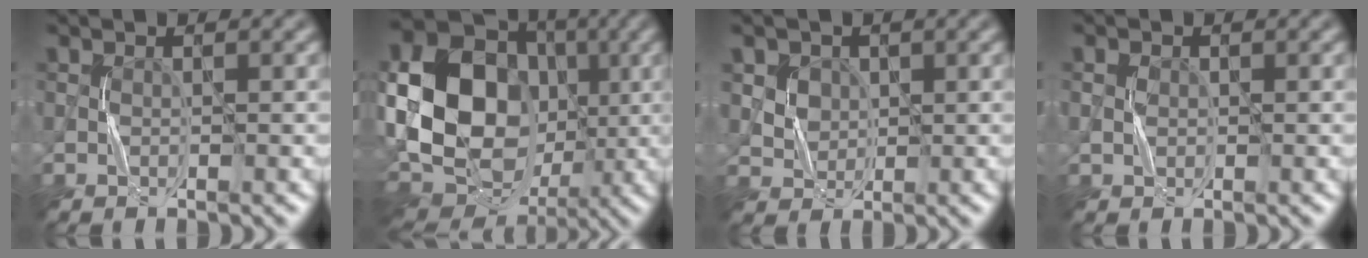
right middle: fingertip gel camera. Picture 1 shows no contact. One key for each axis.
{"total": 21.4, "fx": 1.0, "fy": 17.7, "fz": 12.0, "tx": -0.244, "ty": 0.023, "tz": -0.007}
{"total": 4.4, "fx": 2.0, "fy": 3.4, "fz": 1.9, "tx": -0.055, "ty": 0.008, "tz": 0.047}
{"total": 1.0, "fx": 0.1, "fy": 0.8, "fz": 0.5, "tx": -0.011, "ty": 0.003, "tz": 0.002}